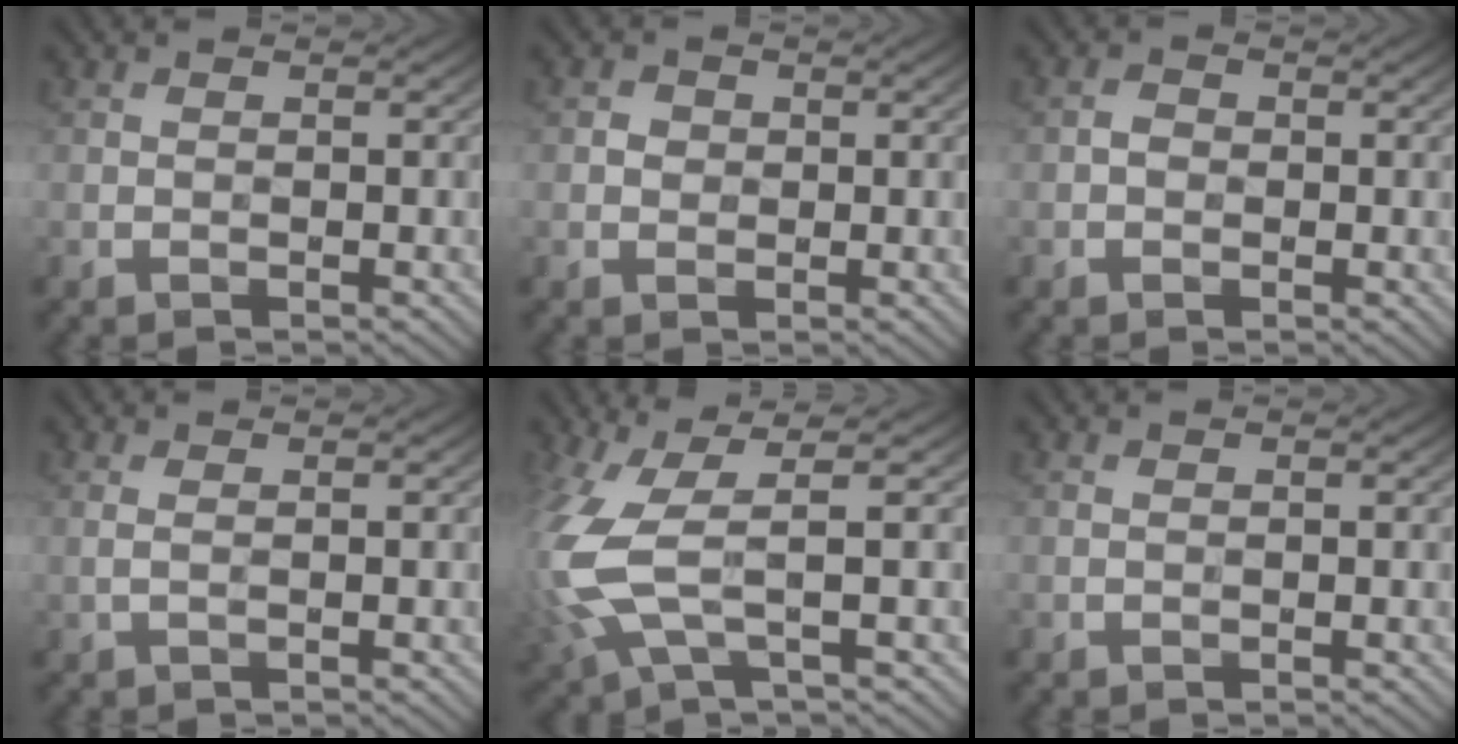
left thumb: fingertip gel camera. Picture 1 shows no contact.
{"total": 1.4, "force": [0.1, 1.3, 0.5], "torque": [-0.007, -0.001, -0.003]}
{"total": 1.4, "force": [-0.3, 1.1, 0.7], "torque": [-0.015, -0.001, -0.010]}
{"total": 1.0, "force": [0.2, 0.1, 0.9], "torque": [-0.025, 0.002, 0.002]}
{"total": 9.1, "force": [0.1, 2.9, 8.6], "torque": [-0.221, -0.007, -0.003]}
{"total": 0.0}